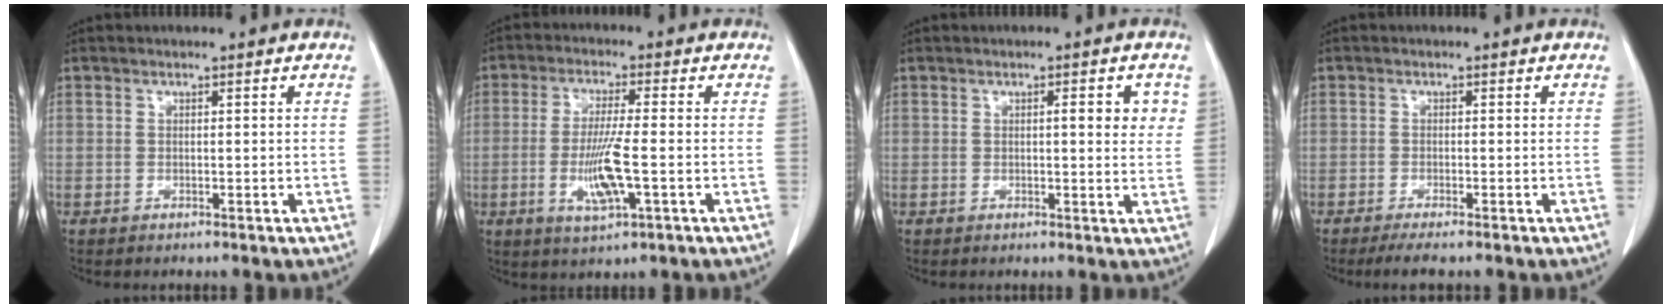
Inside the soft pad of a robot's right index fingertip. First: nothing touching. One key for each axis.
{"total": 7.7, "fx": -1.8, "fy": 0.5, "fz": 7.5, "tx": -0.148, "ty": -0.009, "tz": -0.031}
{"total": 4.0, "fx": 1.2, "fy": 1.0, "fz": 3.7, "tx": -0.045, "ty": 0.000, "tz": 0.011}
{"total": 2.8, "fx": -2.2, "fy": 0.0, "fz": 1.7, "tx": -0.026, "ty": -0.005, "tz": -0.038}